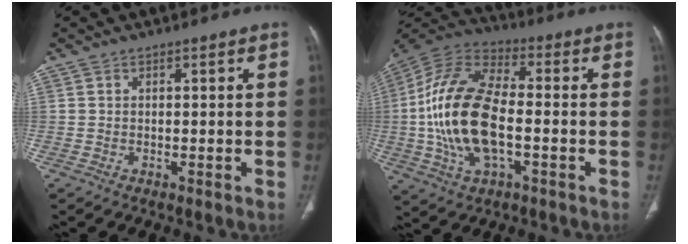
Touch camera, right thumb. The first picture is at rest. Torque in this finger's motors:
{"motor_torque": [-0.03, 1.88, 2.21, -0.56, 0.68]}